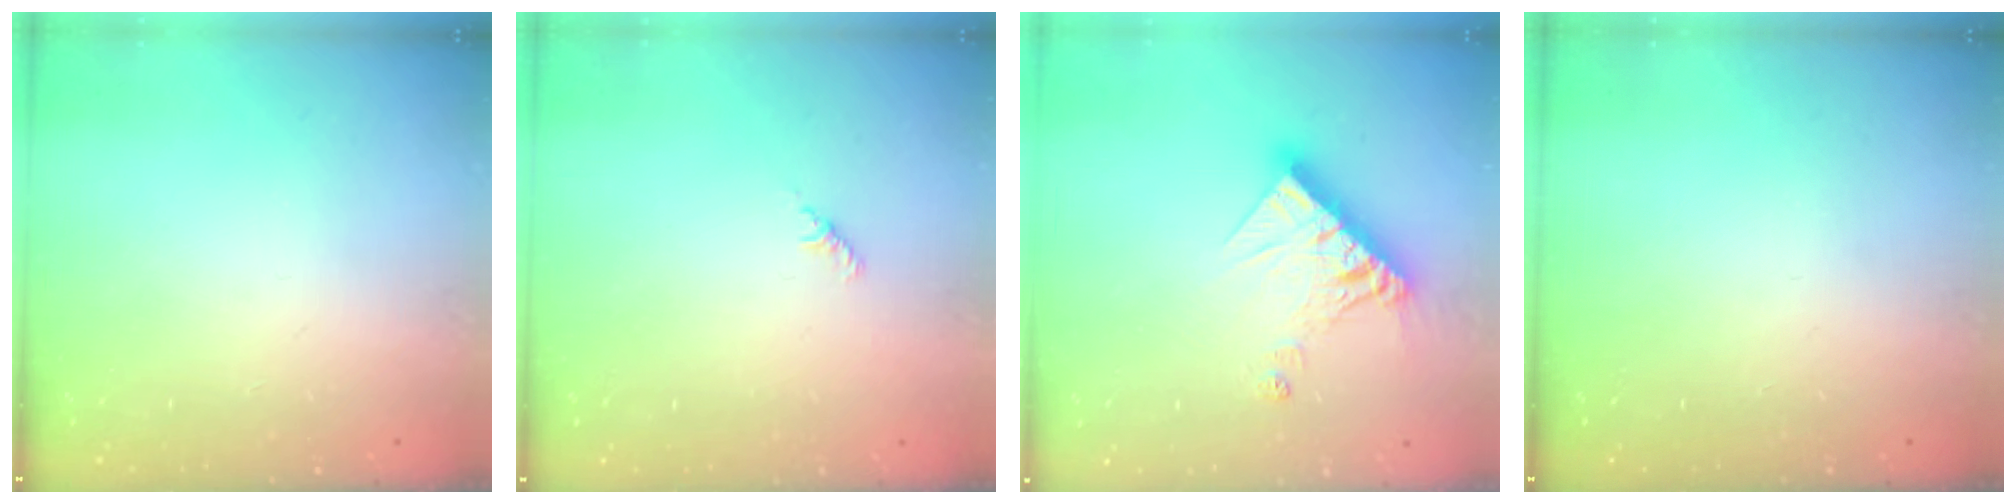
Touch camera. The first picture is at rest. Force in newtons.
{"total": 1.8, "press": 1.7, "slide": 0.6}
{"total": 12.7, "press": 12.6, "slide": 1.6}
{"total": 0.0}